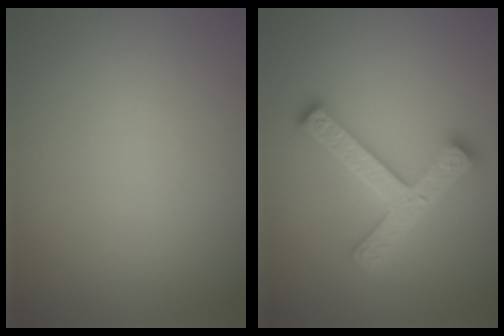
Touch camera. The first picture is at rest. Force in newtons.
{"total": 4.7, "press": 4.7, "slide": 0.8}